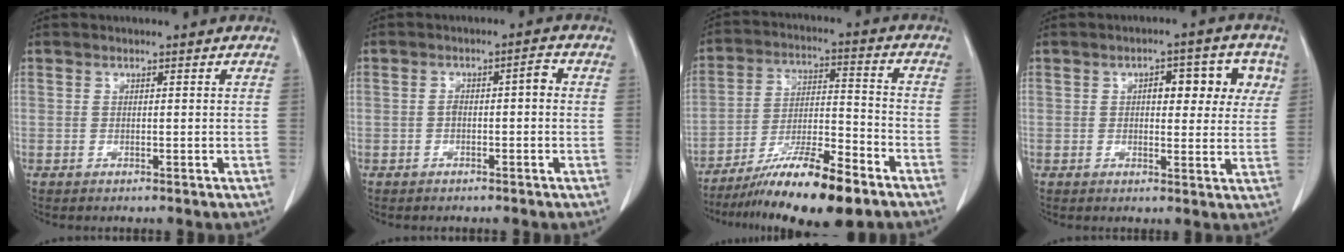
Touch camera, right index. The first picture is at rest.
{"total": 2.6, "force": [-0.3, 0.9, 2.5], "torque": [-0.037, 0.016, -0.002]}
{"total": 14.7, "force": [-10.5, 1.8, 10.1], "torque": [-0.184, -0.015, -0.179]}
{"total": 8.2, "force": [2.5, 3.6, 7.0], "torque": [-0.080, 0.021, 0.030]}